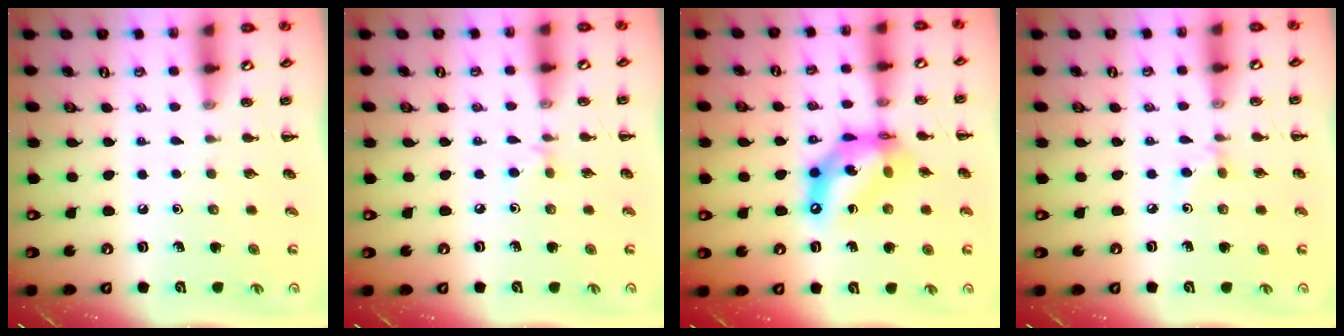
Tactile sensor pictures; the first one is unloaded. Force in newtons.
{"total": 3.0, "press": 2.7, "slide": 1.2}
{"total": 13.6, "press": 13.1, "slide": 3.6}
{"total": 3.3, "press": 3.1, "slide": 1.2}